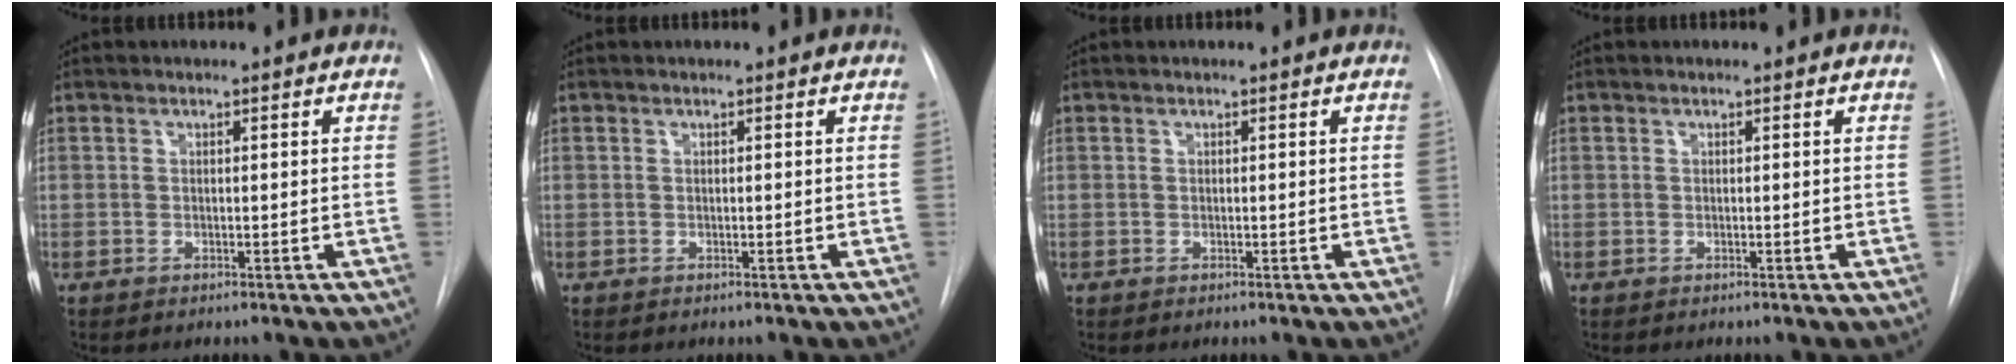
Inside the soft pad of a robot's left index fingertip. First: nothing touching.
{"total": 0.0}
{"total": 0.0}
{"total": 0.0}